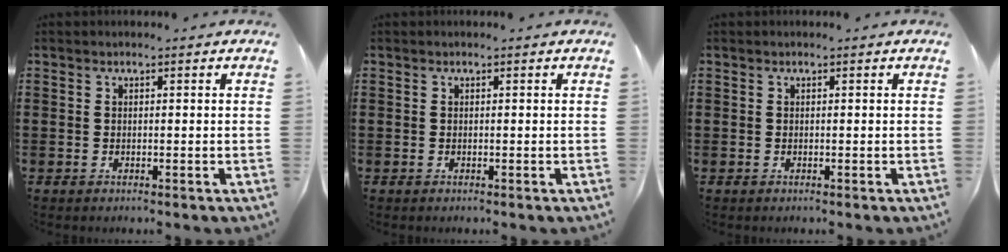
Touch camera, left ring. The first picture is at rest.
{"total": 0.0}
{"total": 0.0}